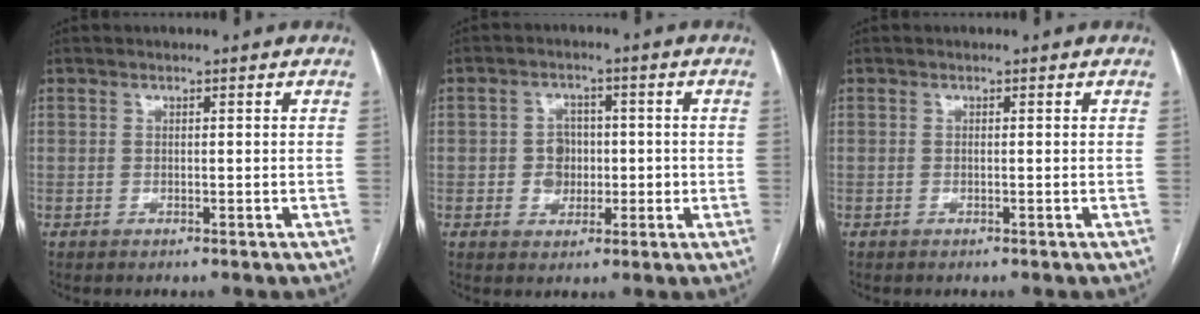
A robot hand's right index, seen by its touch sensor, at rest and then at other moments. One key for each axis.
{"total": 4.4, "fx": -0.3, "fy": 3.9, "fz": 1.9, "tx": -0.025, "ty": 0.015, "tz": 0.002}
{"total": 0.0}